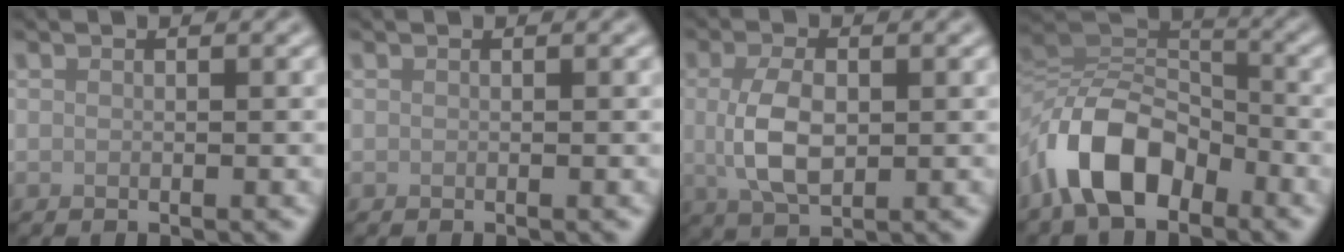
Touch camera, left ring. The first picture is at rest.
{"total": 0.0}
{"total": 4.7, "force": [0.1, 2.6, 4.0], "torque": [-0.086, 0.001, 0.005]}
{"total": 8.9, "force": [-4.9, 4.8, 5.8], "torque": [-0.105, 0.014, -0.104]}